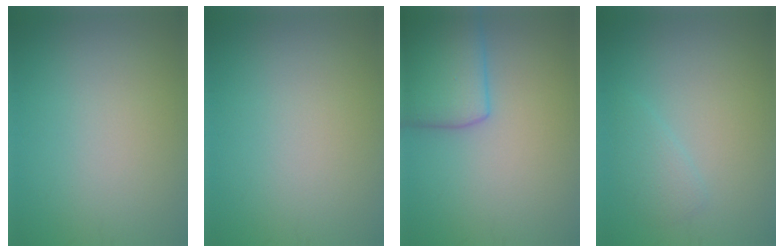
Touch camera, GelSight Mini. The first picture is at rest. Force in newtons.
{"total": 0.0}
{"total": 5.9, "press": 5.9, "slide": 0.1}
{"total": 1.6, "press": 1.6, "slide": 0.2}